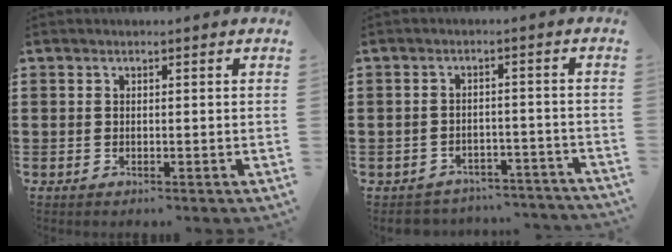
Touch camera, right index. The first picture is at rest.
{"total": 3.0, "force": [-2.9, 0.6, 0.2], "torque": [-0.010, 0.001, -0.062]}